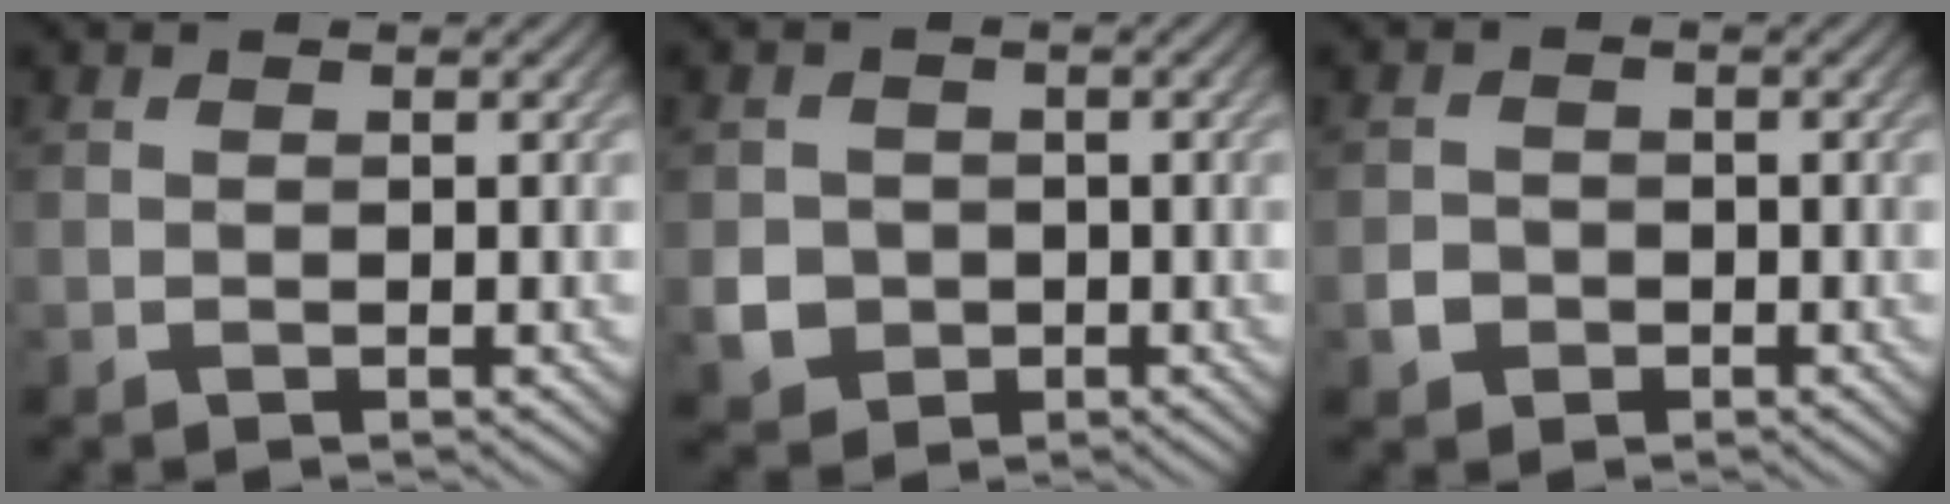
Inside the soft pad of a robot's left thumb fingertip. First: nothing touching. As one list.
[{"total": 3.9, "force": [-0.9, 3.6, 1.1], "torque": [-0.031, -0.010, -0.024]}, {"total": 2.1, "force": [-0.9, 1.8, 0.6], "torque": [-0.008, -0.002, -0.020]}]